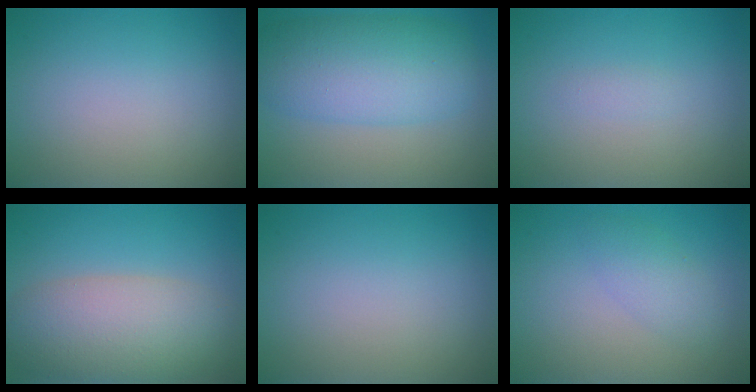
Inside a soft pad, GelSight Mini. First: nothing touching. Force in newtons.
{"total": 7.6, "press": 7.6, "slide": 0.1}
{"total": 0.6, "press": 0.6, "slide": 0.0}
{"total": 7.5, "press": 7.5, "slide": 0.5}
{"total": 0.0}
{"total": 2.2, "press": 2.2, "slide": 0.1}